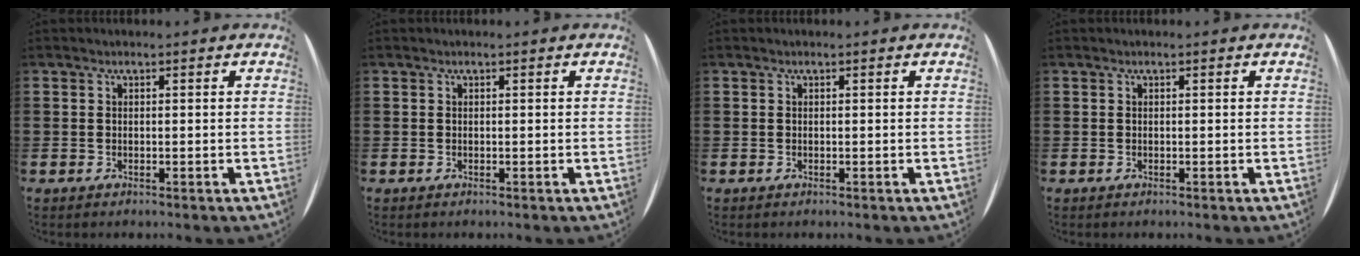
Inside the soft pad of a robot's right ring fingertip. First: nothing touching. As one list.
[{"total": 0.0}, {"total": 0.0}, {"total": 0.0}]